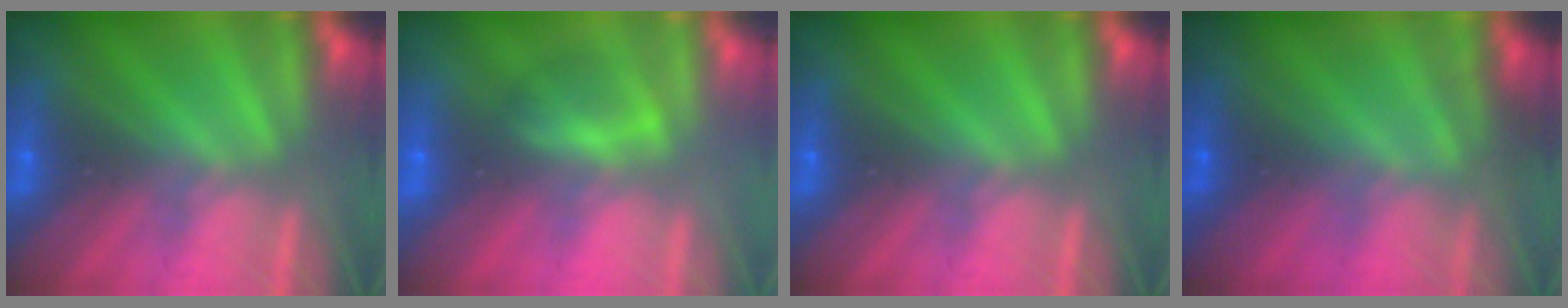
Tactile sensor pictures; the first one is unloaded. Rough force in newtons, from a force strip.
{"total": 2.1}
{"total": 0.0}
{"total": 4.7}